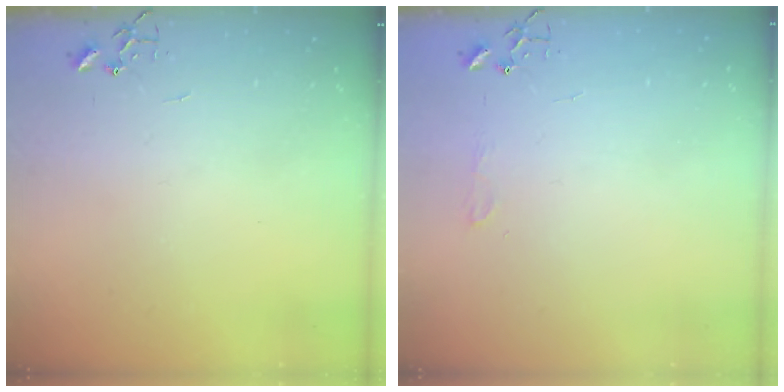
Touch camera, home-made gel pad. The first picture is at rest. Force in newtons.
{"total": 4.7, "press": 4.6, "slide": 0.7}